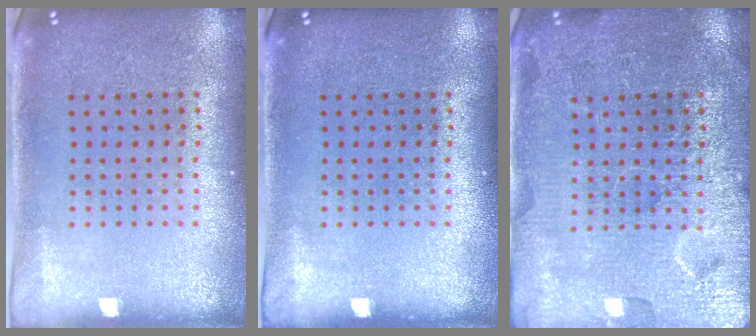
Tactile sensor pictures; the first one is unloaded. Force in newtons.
{"total": 0.0}
{"total": 4.2, "press": 4.2, "slide": 0.4}